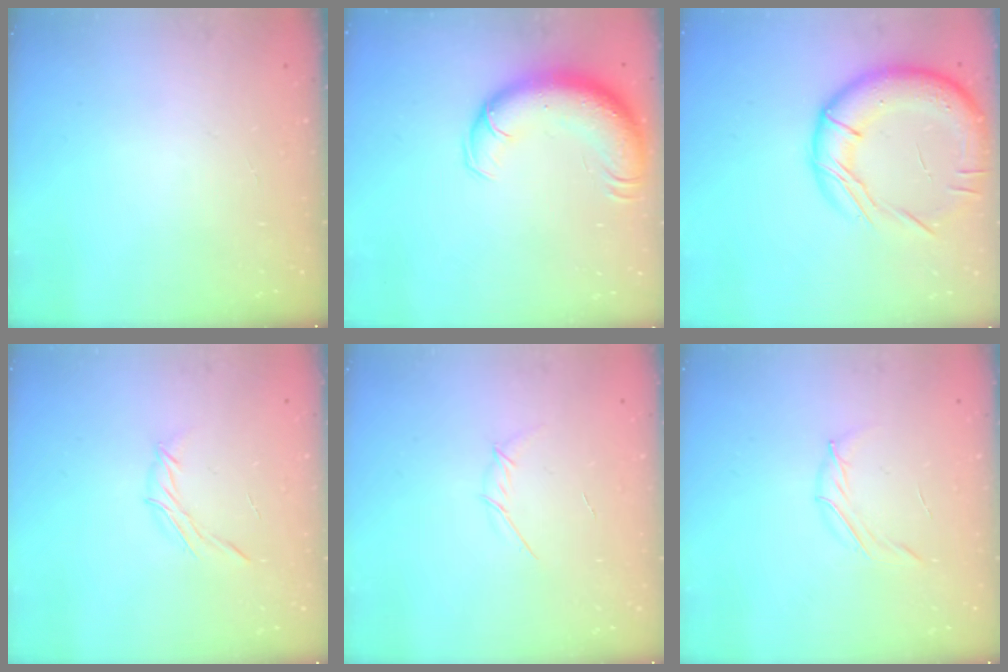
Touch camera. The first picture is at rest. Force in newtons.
{"total": 14.3, "press": 13.9, "slide": 3.3}
{"total": 20.3, "press": 20.2, "slide": 2.1}
{"total": 4.5, "press": 4.3, "slide": 1.1}
{"total": 3.9, "press": 3.8, "slide": 1.0}
{"total": 4.2, "press": 4.0, "slide": 1.1}